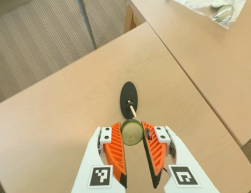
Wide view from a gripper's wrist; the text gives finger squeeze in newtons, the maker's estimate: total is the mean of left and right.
{"total": 11.1, "left": 11.4, "right": 10.8}